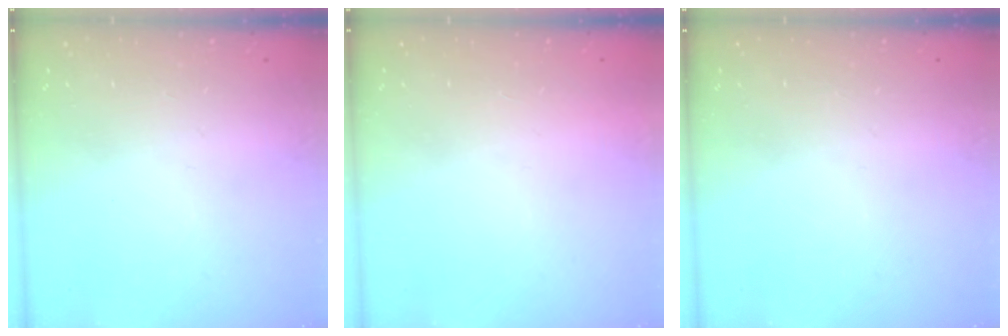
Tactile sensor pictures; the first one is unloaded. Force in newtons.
{"total": 1.5, "press": 1.5, "slide": 0.1}
{"total": 0.0}